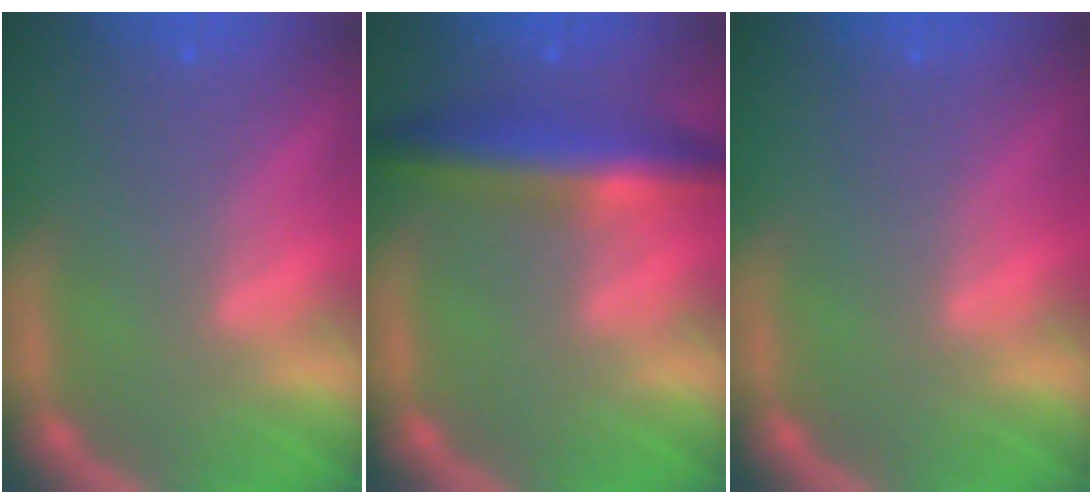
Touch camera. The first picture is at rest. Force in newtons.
{"total": 5.9}
{"total": 0.0}